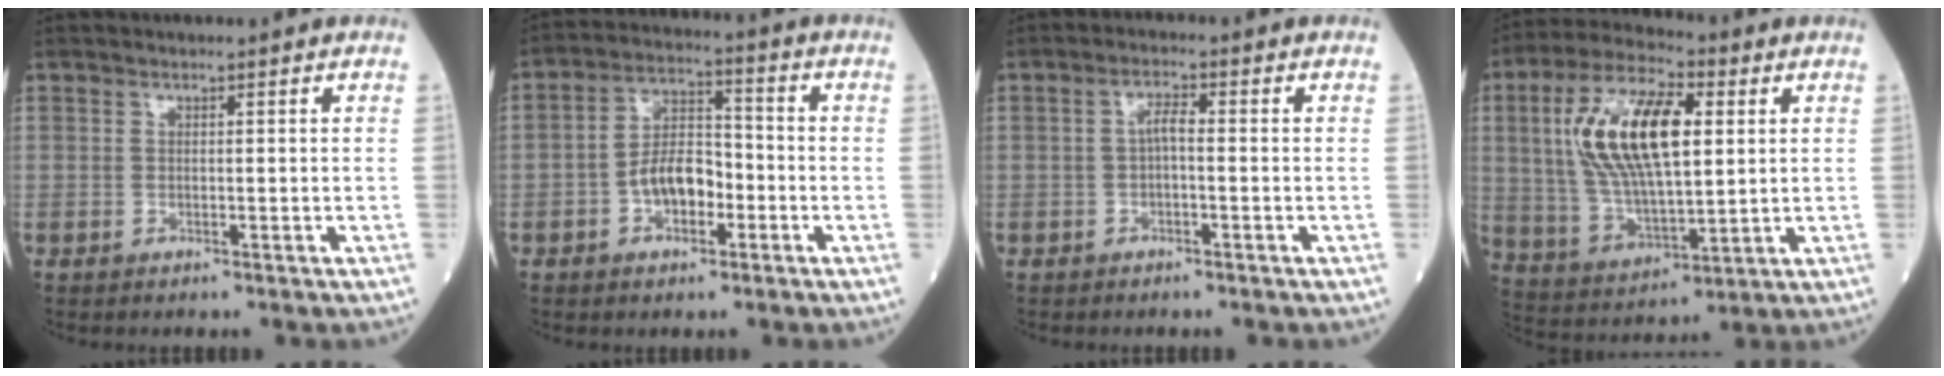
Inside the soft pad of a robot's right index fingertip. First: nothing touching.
{"total": 7.4, "force": [-2.3, 3.9, 5.8], "torque": [-0.114, 0.020, -0.043]}
{"total": 2.4, "force": [-0.3, 0.6, 2.3], "torque": [-0.043, 0.006, -0.005]}
{"total": 16.8, "force": [3.7, 6.0, 15.3], "torque": [-0.312, 0.015, 0.070]}